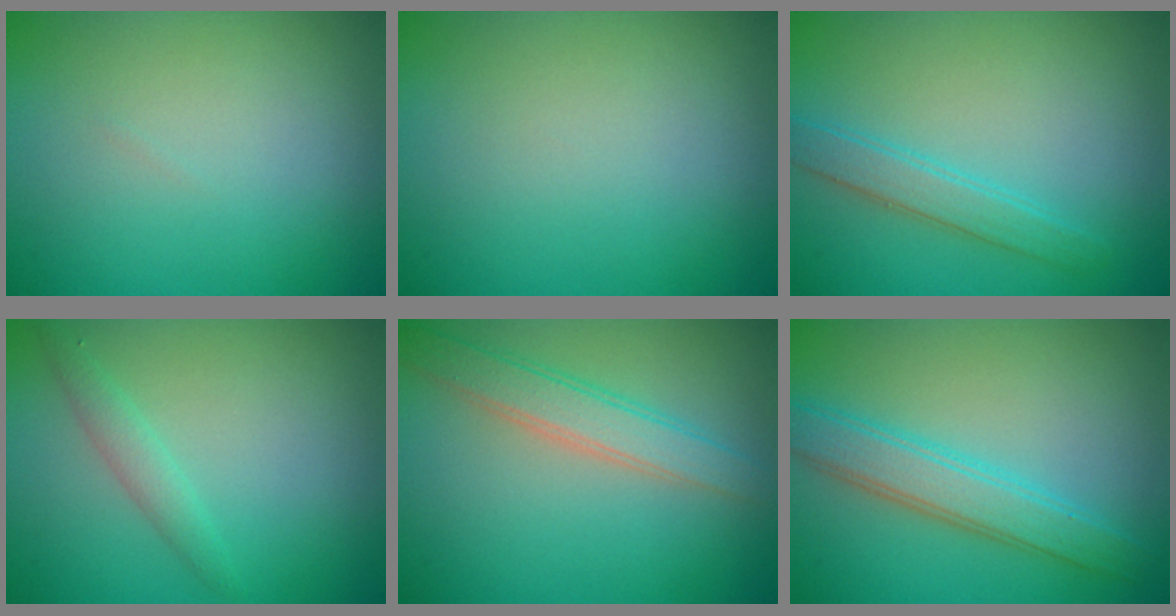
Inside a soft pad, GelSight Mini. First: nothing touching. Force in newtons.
{"total": 0.0}
{"total": 2.4, "press": 2.4, "slide": 0.1}
{"total": 1.6, "press": 1.6, "slide": 0.1}
{"total": 3.3, "press": 3.3, "slide": 0.2}
{"total": 4.1, "press": 4.1, "slide": 0.2}